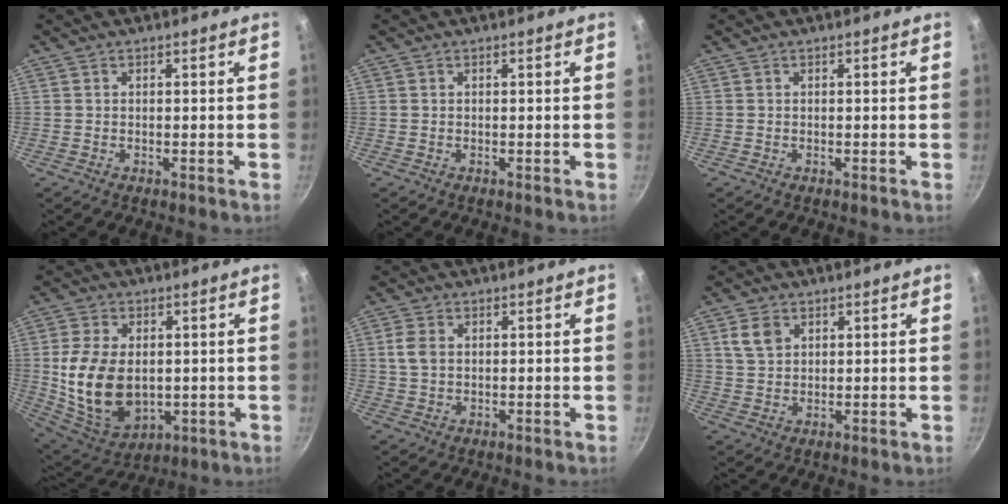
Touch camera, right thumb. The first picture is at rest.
{"total": 0.0}
{"total": 0.0}
{"total": 15.7, "force": [0.1, 10.7, 11.5], "torque": [-0.207, -0.016, 0.022]}
{"total": 1.4, "force": [0.2, 0.9, 1.0], "torque": [-0.019, 0.002, 0.002]}
{"total": 4.8, "force": [2.0, 3.5, 2.6], "torque": [-0.035, -0.001, 0.039]}